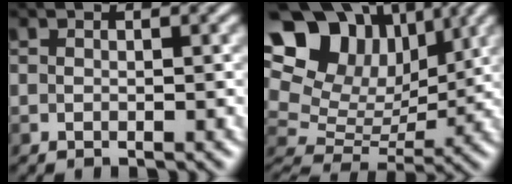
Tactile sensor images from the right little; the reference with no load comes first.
{"total": 16.3, "force": [7.6, 11.1, 9.2], "torque": [-0.179, 0.056, 0.130]}